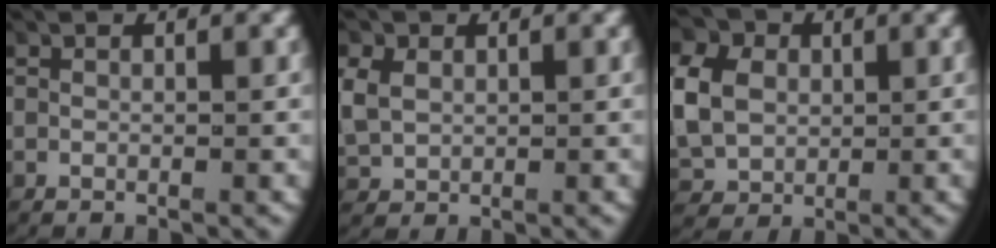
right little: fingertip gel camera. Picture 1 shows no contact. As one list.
[{"total": 3.3, "force": [0.6, 3.0, 1.4], "torque": [-0.049, -0.002, 0.020]}, {"total": 6.8, "force": [0.7, 5.9, 3.2], "torque": [-0.087, -0.008, 0.017]}]